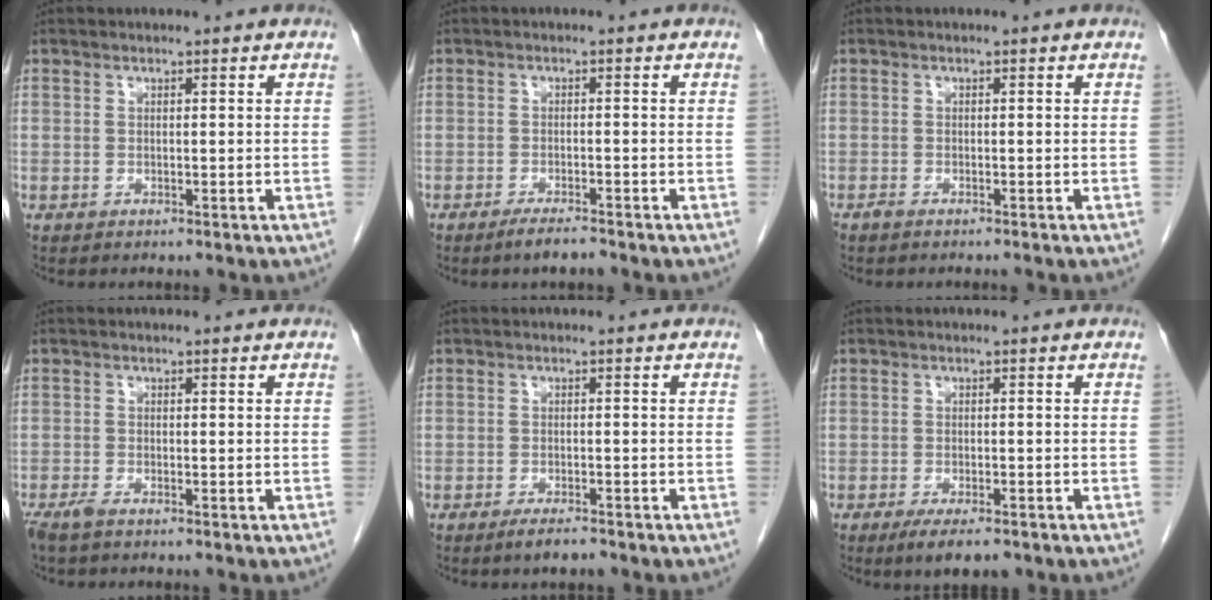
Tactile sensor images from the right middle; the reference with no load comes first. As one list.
[{"total": 2.7, "force": [-2.2, 0.2, 1.5], "torque": [-0.032, -0.004, -0.038]}, {"total": 1.5, "force": [-1.3, 0.2, 0.6], "torque": [-0.015, -0.002, -0.018]}, {"total": 2.2, "force": [-1.7, 0.5, 1.3], "torque": [-0.029, -0.006, -0.031]}, {"total": 2.5, "force": [-1.9, 0.4, 1.5], "torque": [-0.031, -0.004, -0.031]}, {"total": 4.9, "force": [-3.4, 1.3, 3.3], "torque": [-0.049, -0.008, -0.049]}]